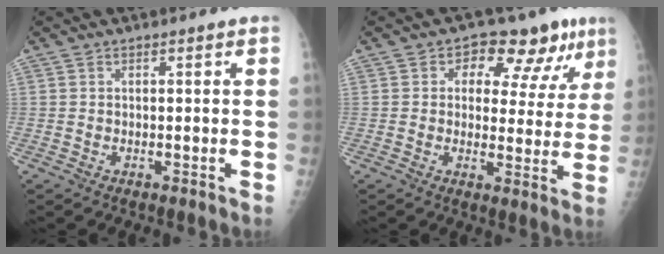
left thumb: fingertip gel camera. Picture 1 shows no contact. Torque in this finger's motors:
{"motor_torque": [-0.16, 0.06, -0.04, -0.06, 0.01]}